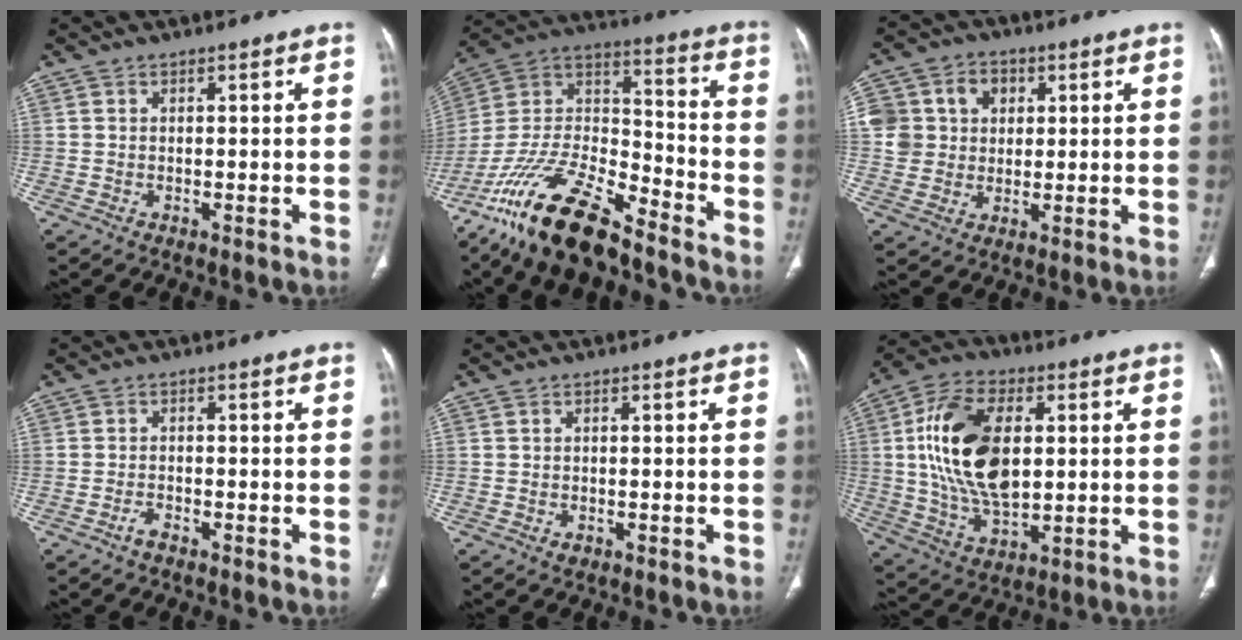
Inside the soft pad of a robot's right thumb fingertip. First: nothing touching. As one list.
[{"total": 21.4, "force": [-16.1, 7.0, 12.3], "torque": [-0.244, 0.067, -0.302]}, {"total": 11.3, "force": [2.5, 10.2, 4.2], "torque": [-0.056, 0.016, 0.047]}, {"total": 1.5, "force": [-1.2, 0.5, 0.7], "torque": [-0.017, 0.007, -0.022]}, {"total": 0.8, "force": [-0.4, 0.6, 0.4], "torque": [0.000, 0.001, -0.002]}, {"total": 19.2, "force": [2.7, 11.0, 15.5], "torque": [-0.283, -0.003, 0.053]}]